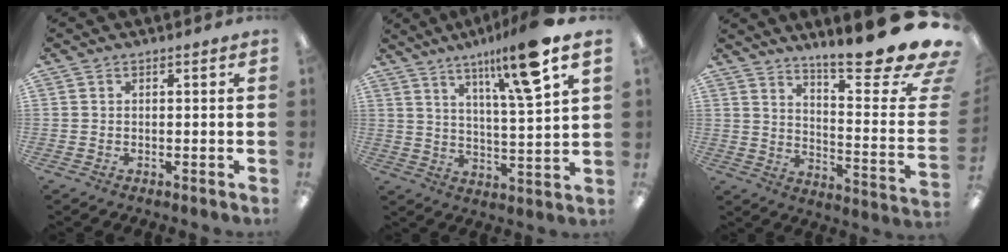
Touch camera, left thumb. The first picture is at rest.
{"total": 14.7, "force": [9.6, 1.8, 11.0], "torque": [-0.179, -0.040, 0.144]}
{"total": 14.5, "force": [12.0, 0.4, 8.2], "torque": [-0.113, -0.119, 0.187]}